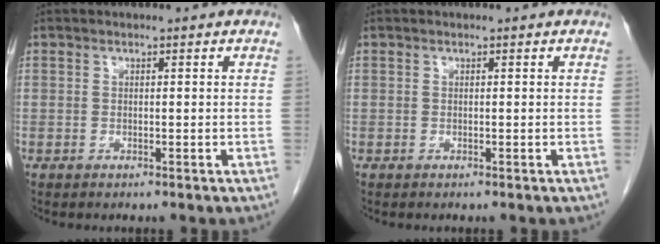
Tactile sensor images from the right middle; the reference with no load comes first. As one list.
[{"total": 0.0}]